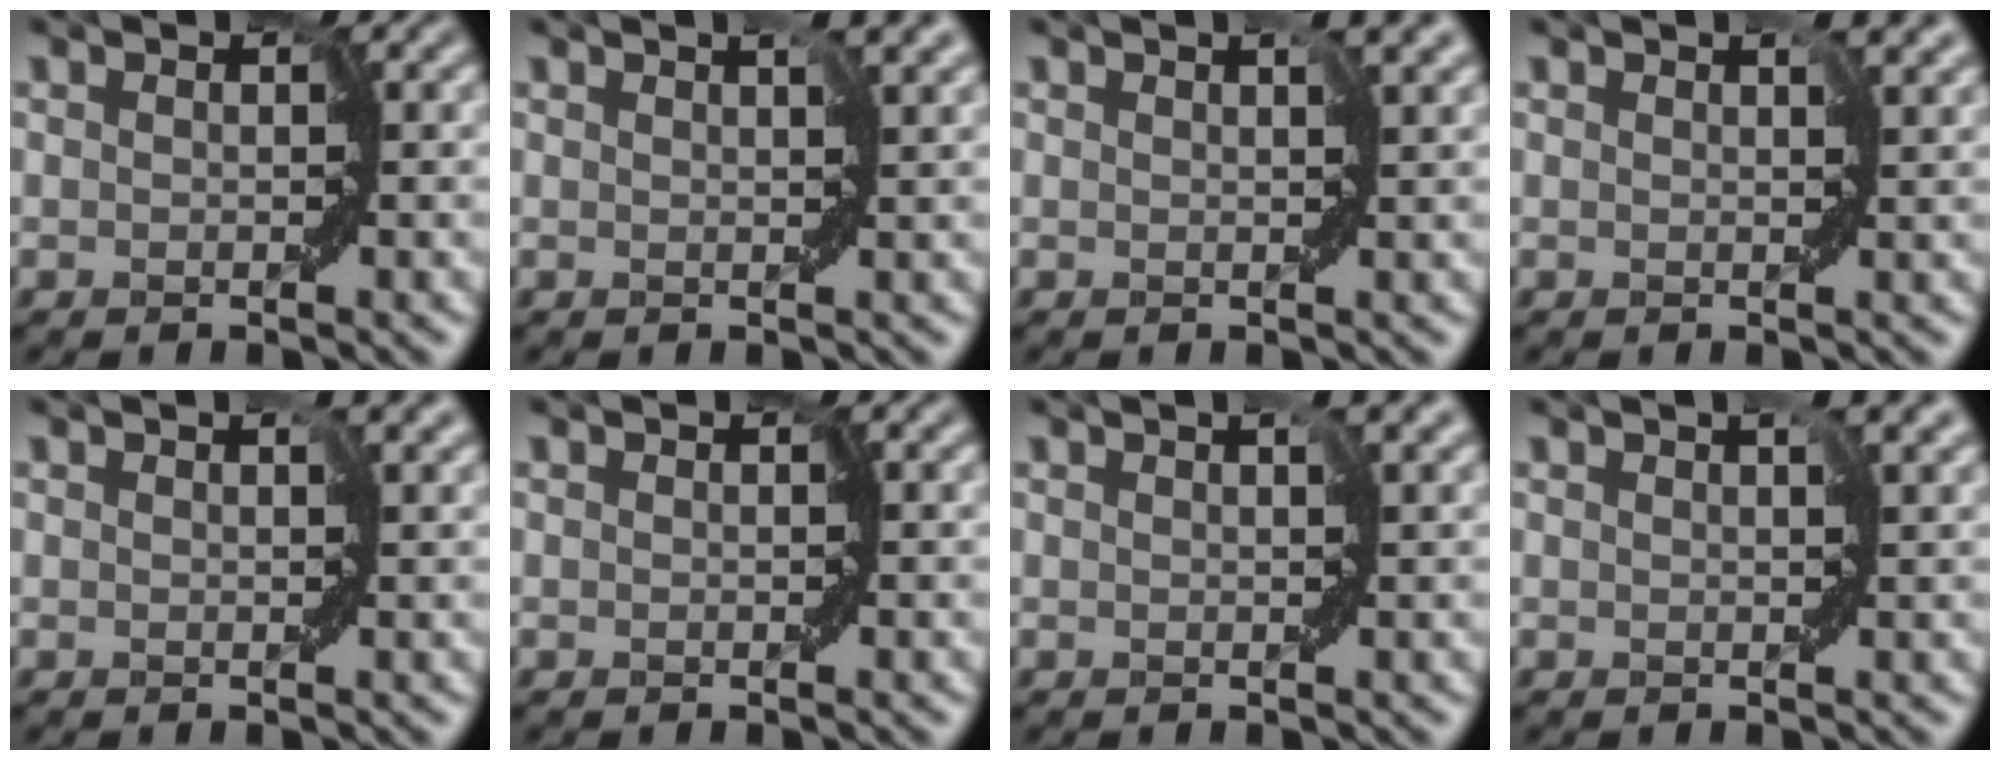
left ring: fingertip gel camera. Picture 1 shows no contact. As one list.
[{"total": 2.6, "force": [1.3, 0.7, 2.1], "torque": [-0.033, 0.005, 0.023]}, {"total": 2.3, "force": [1.1, 0.7, 1.9], "torque": [-0.029, 0.006, 0.020]}, {"total": 2.1, "force": [1.1, 0.9, 1.6], "torque": [-0.020, 0.005, 0.016]}, {"total": 1.2, "force": [0.6, 0.3, 0.9], "torque": [-0.014, 0.005, 0.012]}, {"total": 0.0}, {"total": 1.5, "force": [0.7, 0.2, 1.3], "torque": [-0.022, 0.007, 0.015]}, {"total": 2.0, "force": [1.0, 0.4, 1.6], "torque": [-0.027, 0.007, 0.018]}]